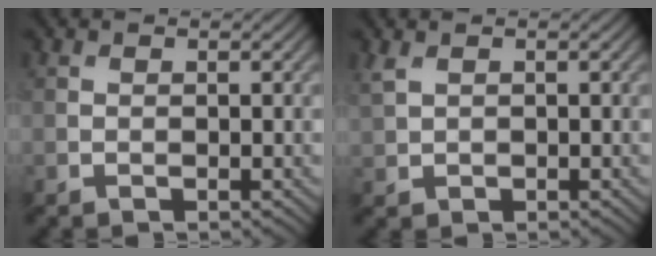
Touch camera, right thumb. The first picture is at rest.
{"total": 1.7, "force": [0.9, 1.1, 1.0], "torque": [-0.032, 0.002, 0.025]}